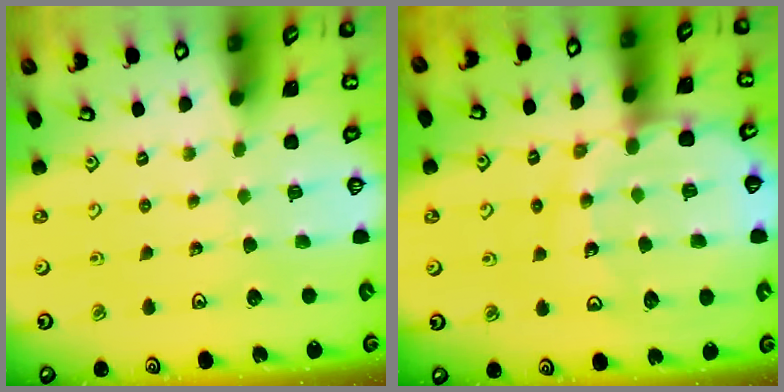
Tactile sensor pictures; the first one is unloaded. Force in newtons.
{"total": 13.9, "press": 13.8, "slide": 1.7}